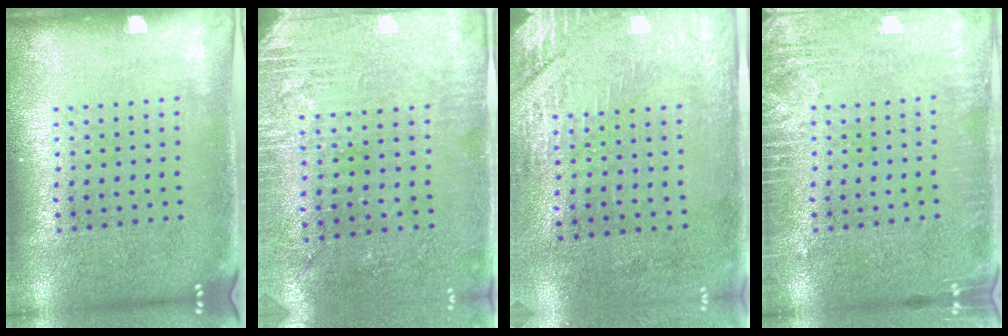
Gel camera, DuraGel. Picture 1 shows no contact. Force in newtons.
{"total": 2.8, "press": 2.6, "slide": 1.0}
{"total": 2.9, "press": 2.5, "slide": 1.5}
{"total": 2.7, "press": 2.7, "slide": 0.4}